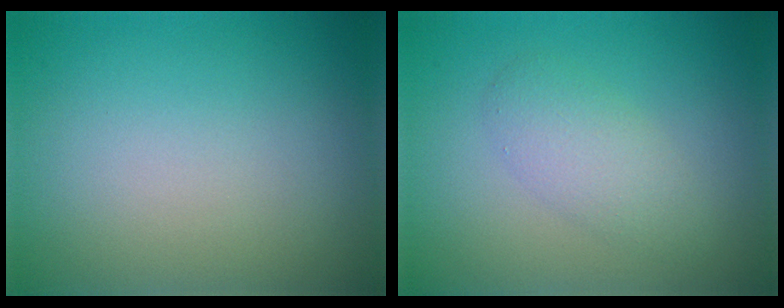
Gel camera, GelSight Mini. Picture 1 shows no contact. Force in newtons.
{"total": 2.6, "press": 2.6, "slide": 0.2}